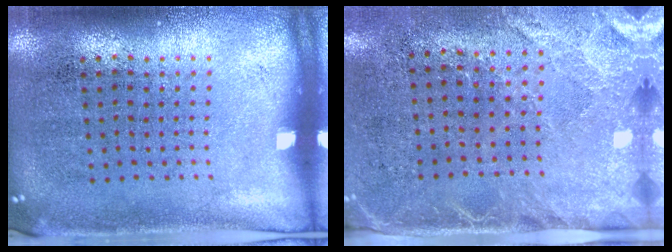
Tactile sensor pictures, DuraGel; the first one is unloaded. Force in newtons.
{"total": 2.7, "press": 2.3, "slide": 1.5}